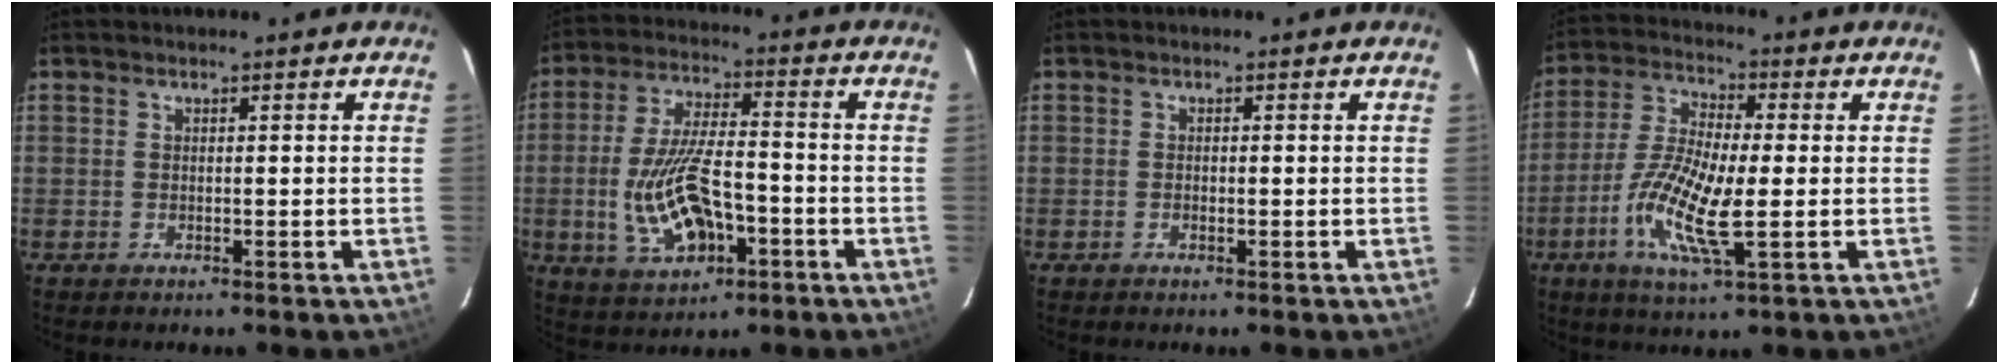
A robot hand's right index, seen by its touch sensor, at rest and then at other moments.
{"total": 14.1, "force": [-4.2, 6.1, 12.0], "torque": [-0.250, -0.003, -0.065]}
{"total": 0.5, "force": [-0.2, 0.3, 0.3], "torque": [-0.008, -0.001, -0.004]}
{"total": 12.5, "force": [-2.8, 3.0, 11.9], "torque": [-0.245, -0.009, -0.061]}